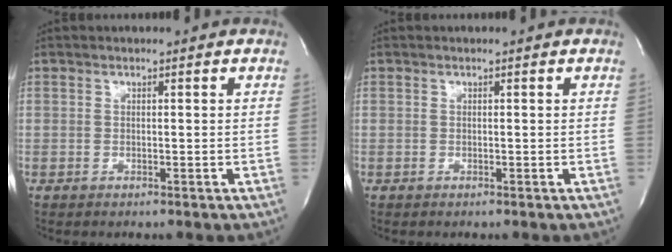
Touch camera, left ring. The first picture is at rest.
{"total": 0.0}